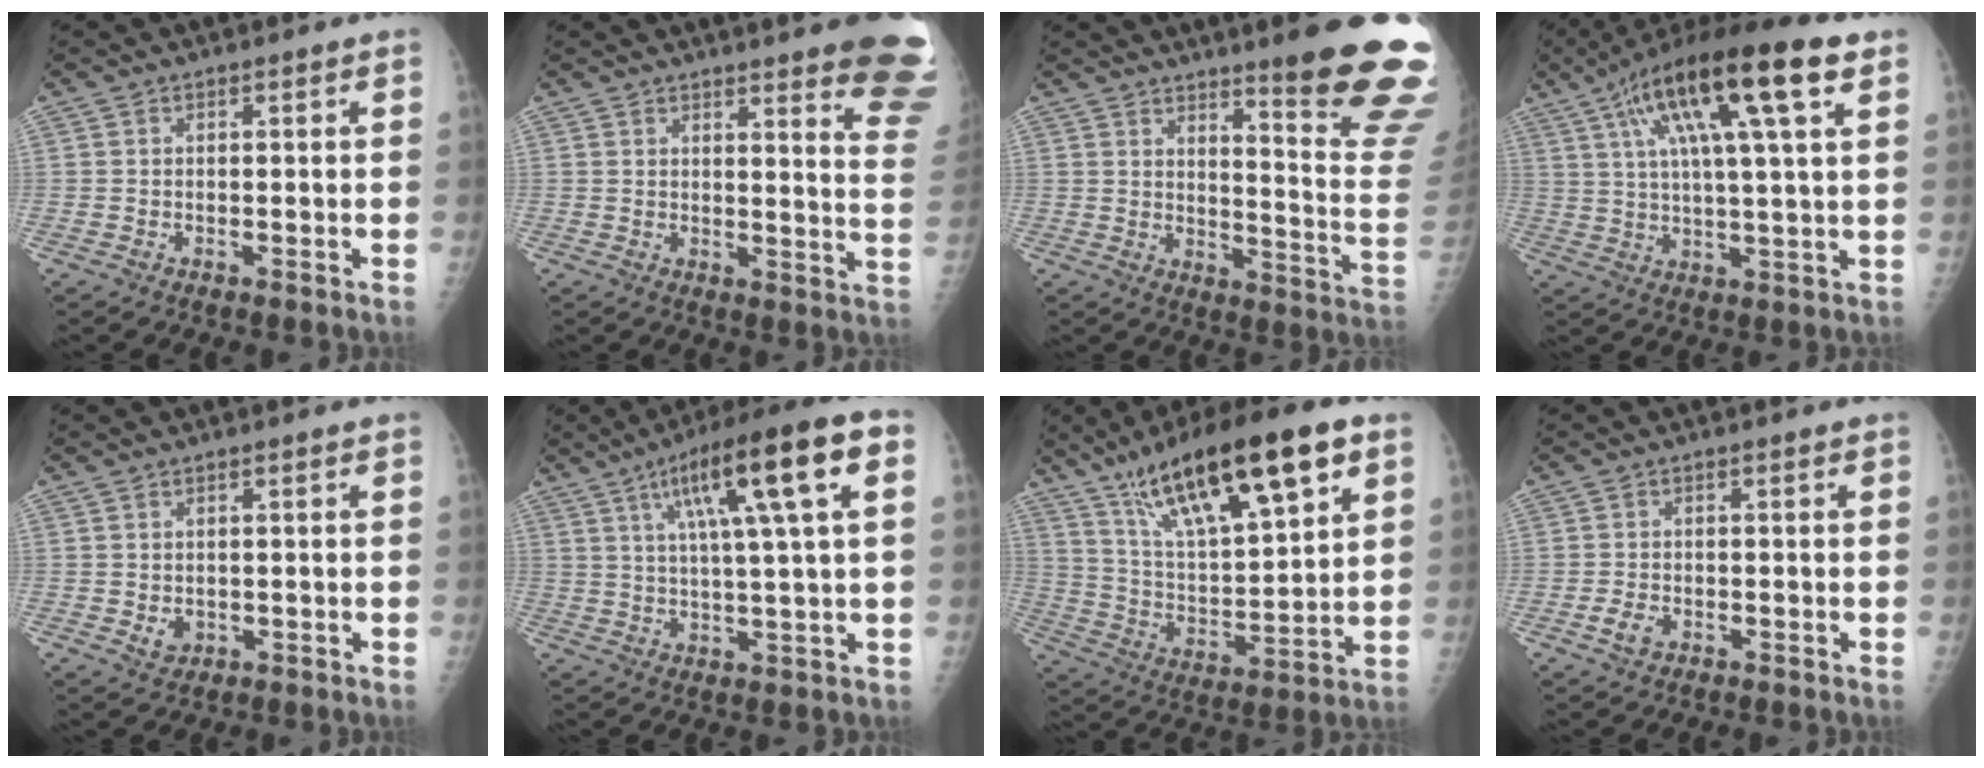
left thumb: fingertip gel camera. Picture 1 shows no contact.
{"total": 17.9, "force": [13.7, 2.6, 11.1], "torque": [-0.111, -0.094, 0.144]}
{"total": 18.6, "force": [13.6, 1.4, 12.7], "torque": [-0.130, -0.116, 0.177]}
{"total": 20.4, "force": [9.1, 4.2, 17.8], "torque": [-0.302, 0.011, 0.148]}
{"total": 2.3, "force": [-0.3, 1.9, 1.3], "torque": [-0.012, -0.001, 0.004]}
{"total": 17.2, "force": [6.1, 2.3, 15.9], "torque": [-0.252, 0.014, 0.091]}
{"total": 24.4, "force": [13.4, 7.0, 19.2], "torque": [-0.302, -0.026, 0.237]}
{"total": 2.6, "force": [-1.2, 1.7, 1.6], "torque": [-0.032, 0.002, -0.021]}